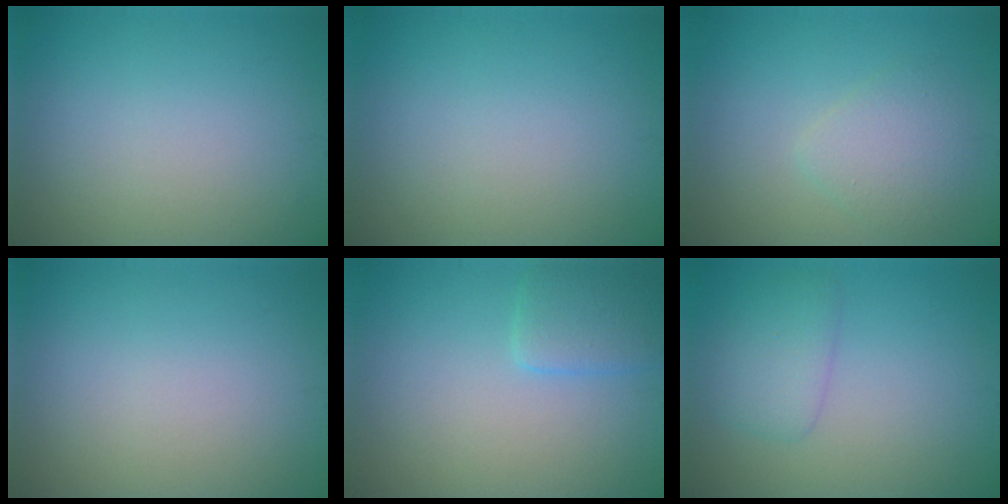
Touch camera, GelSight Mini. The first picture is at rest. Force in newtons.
{"total": 0.0}
{"total": 2.4, "press": 2.4, "slide": 0.2}
{"total": 0.0}
{"total": 2.6, "press": 2.5, "slide": 0.2}
{"total": 2.6, "press": 2.6, "slide": 0.1}